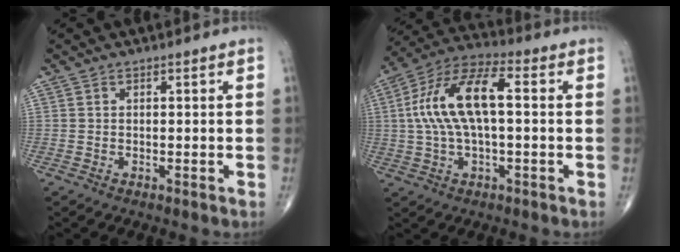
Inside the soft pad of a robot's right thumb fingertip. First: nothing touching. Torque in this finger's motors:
{"motor_torque": [0.40, 0.46, 1.08, -0.20, 0.46]}